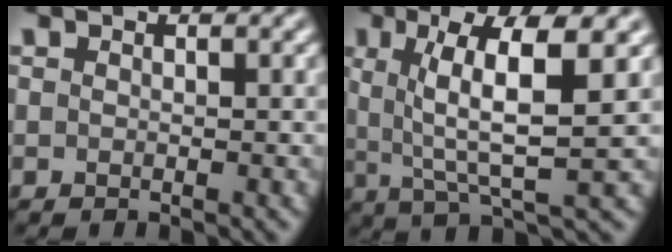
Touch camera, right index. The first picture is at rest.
{"total": 6.8, "force": [1.7, 1.7, 6.3], "torque": [-0.096, -0.003, 0.035]}